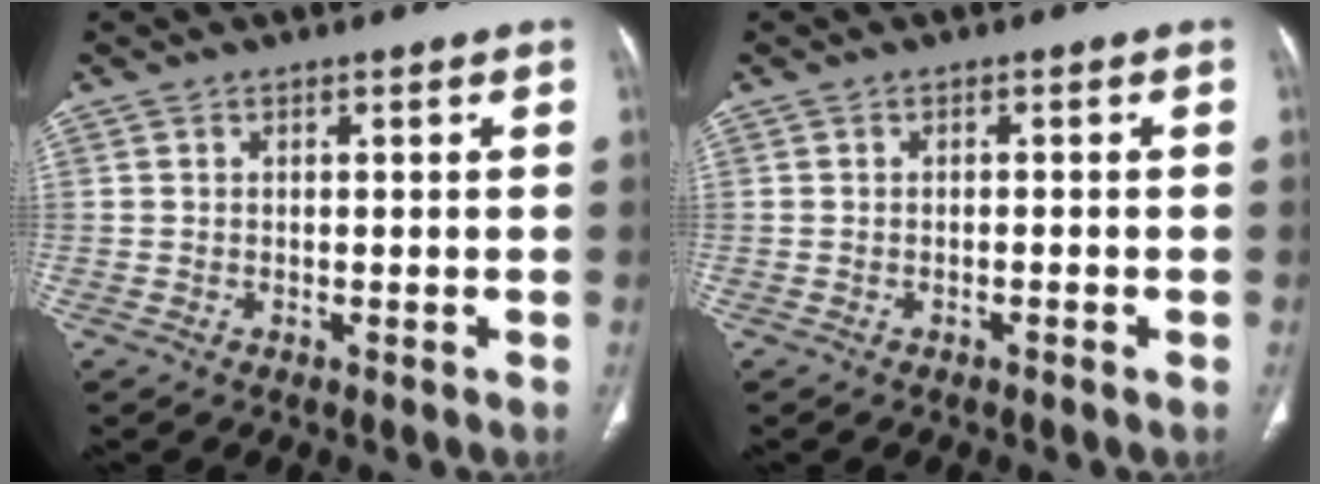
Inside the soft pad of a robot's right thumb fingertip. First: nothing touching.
{"total": 0.8, "force": [-0.5, 0.1, 0.7], "torque": [-0.016, 0.005, -0.006]}